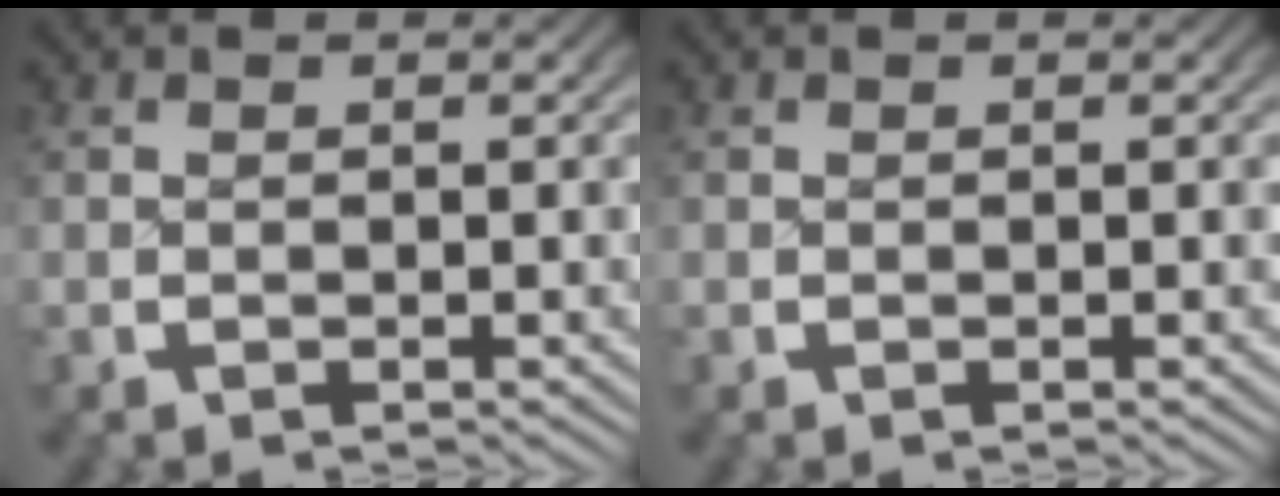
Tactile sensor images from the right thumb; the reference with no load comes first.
{"total": 0.0}